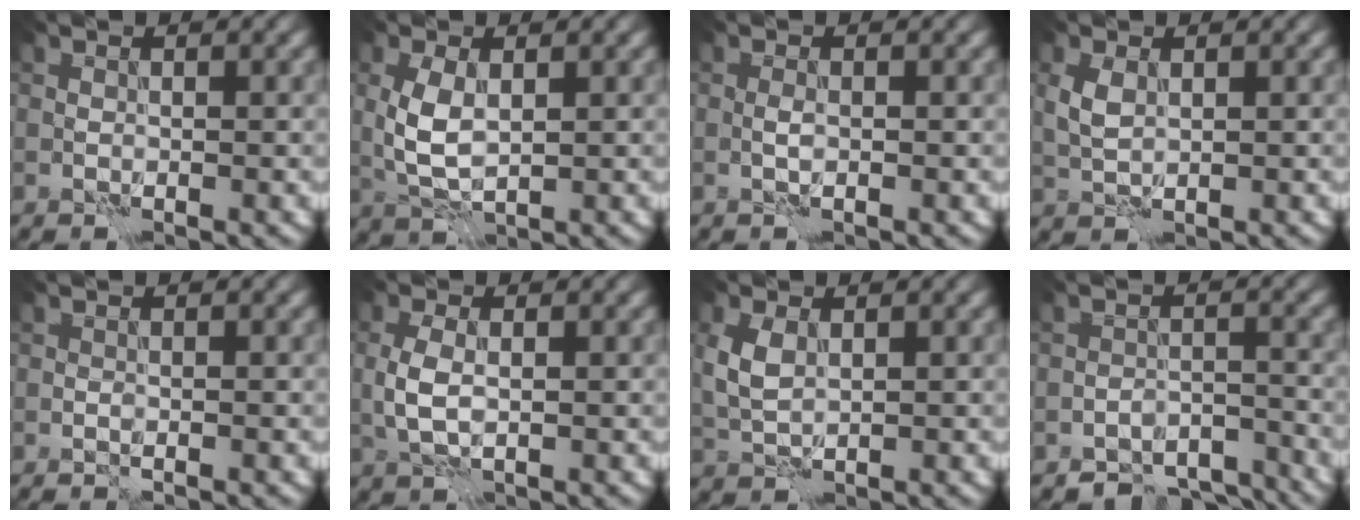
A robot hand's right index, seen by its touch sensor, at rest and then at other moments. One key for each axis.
{"total": 3.5, "fx": 0.7, "fy": 1.8, "fz": 2.9, "tx": -0.070, "ty": 0.002, "tz": 0.018}
{"total": 0.6, "fx": -0.2, "fy": 0.0, "fz": 0.5, "tx": -0.012, "ty": 0.001, "tz": -0.006}
{"total": 1.8, "fx": 0.7, "fy": 1.1, "fz": 1.3, "tx": -0.034, "ty": 0.002, "tz": 0.018}
{"total": 0.0}
{"total": 2.5, "fx": 0.1, "fy": 1.4, "fz": 2.1, "tx": -0.052, "ty": -0.002, "tz": 0.005}
{"total": 2.6, "fx": 0.9, "fy": 1.5, "fz": 1.9, "tx": -0.050, "ty": 0.003, "tz": 0.020}
{"total": 5.8, "fx": -5.4, "fy": 2.0, "fz": 1.0, "tx": 0.000, "ty": -0.004, "tz": -0.078}